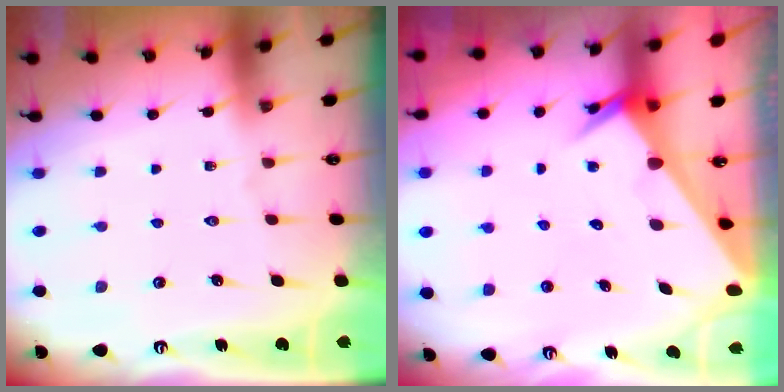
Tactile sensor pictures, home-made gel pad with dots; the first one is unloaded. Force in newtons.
{"total": 2.4, "press": 2.4, "slide": 0.1}